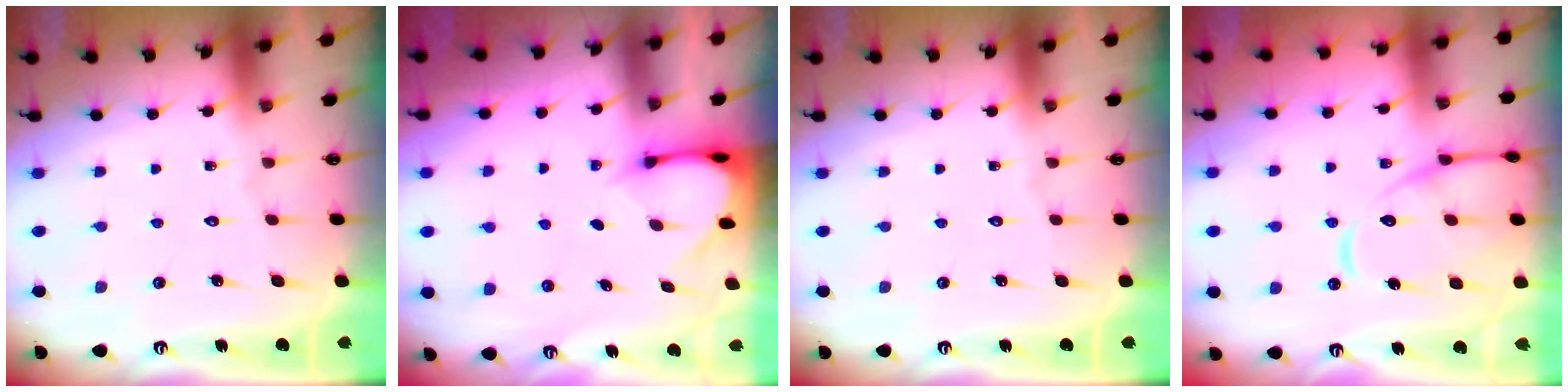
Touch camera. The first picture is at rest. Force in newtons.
{"total": 2.8, "press": 2.8, "slide": 0.3}
{"total": 0.0}
{"total": 13.2, "press": 13.1, "slide": 1.3}